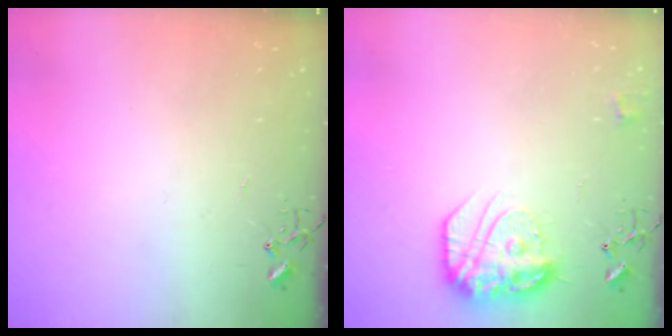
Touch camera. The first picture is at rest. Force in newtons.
{"total": 17.4, "press": 17.3, "slide": 1.2}